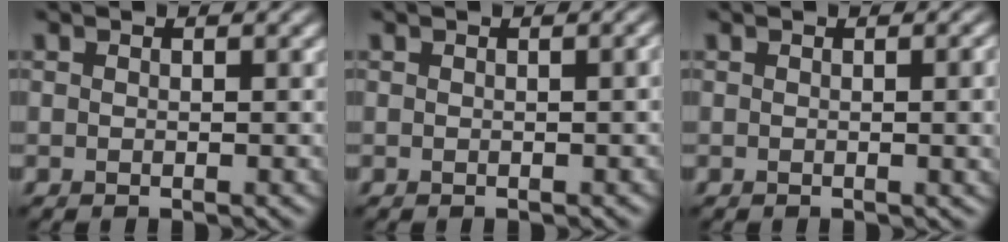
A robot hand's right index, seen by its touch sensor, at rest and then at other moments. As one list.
[{"total": 1.4, "force": [0.1, 0.4, 1.4], "torque": [-0.012, 0.007, 0.000]}, {"total": 3.1, "force": [0.1, 0.9, 3.0], "torque": [-0.031, 0.003, -0.002]}]